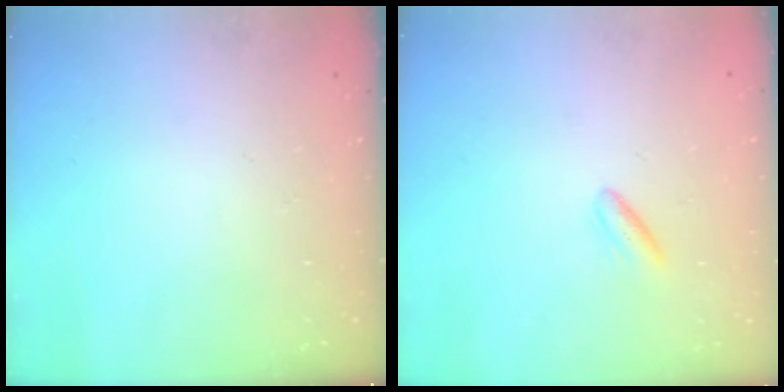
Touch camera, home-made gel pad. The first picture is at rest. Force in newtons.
{"total": 2.6, "press": 2.4, "slide": 1.0}